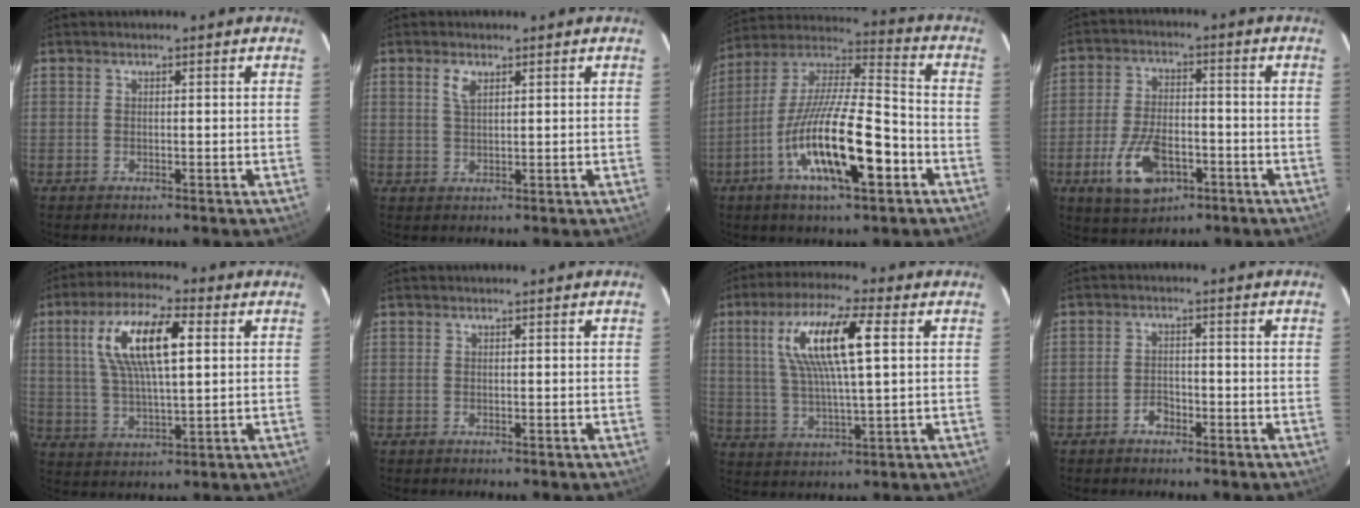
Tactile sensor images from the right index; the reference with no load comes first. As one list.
[{"total": 3.2, "force": [1.6, 1.2, 2.5], "torque": [-0.049, 0.002, 0.034]}, {"total": 19.9, "force": [-7.8, 5.0, 17.6], "torque": [-0.325, -0.018, -0.142]}, {"total": 11.5, "force": [-5.0, 6.2, 8.3], "torque": [-0.173, -0.001, -0.080]}, {"total": 14.2, "force": [4.2, 4.6, 12.8], "torque": [-0.242, 0.018, 0.078]}, {"total": 0.0}, {"total": 14.2, "force": [4.1, 3.1, 13.2], "torque": [-0.252, 0.014, 0.078]}, {"total": 2.7, "force": [-1.9, 1.6, 1.0], "torque": [-0.021, 0.008, -0.030]}]